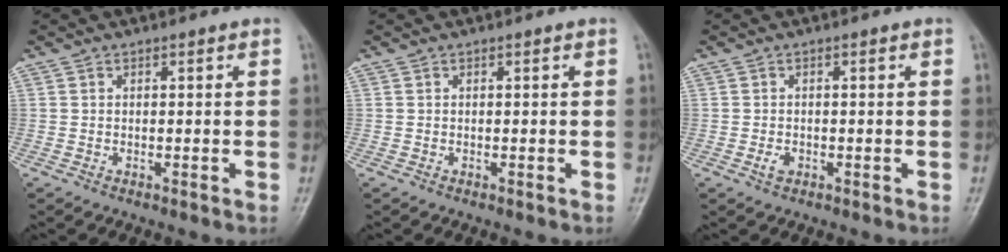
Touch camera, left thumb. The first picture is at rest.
{"total": 0.0}
{"total": 1.5, "force": [-0.6, 1.0, 1.0], "torque": [-0.016, 0.000, -0.010]}